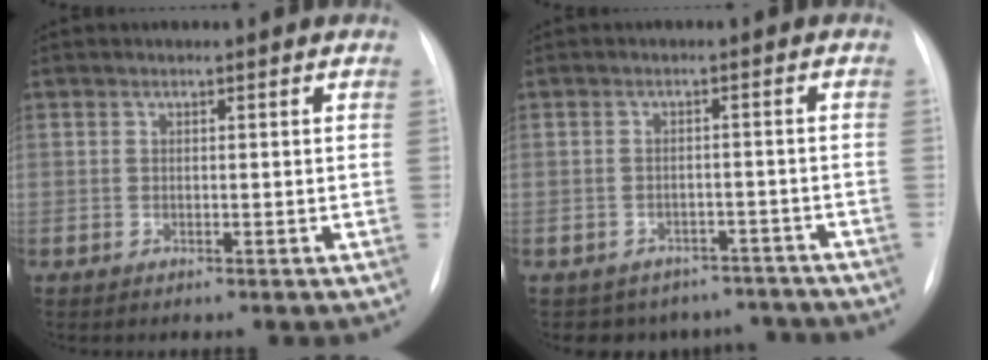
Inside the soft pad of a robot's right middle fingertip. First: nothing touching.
{"total": 8.3, "force": [-7.1, 4.4, 0.1], "torque": [0.013, 0.024, -0.077]}